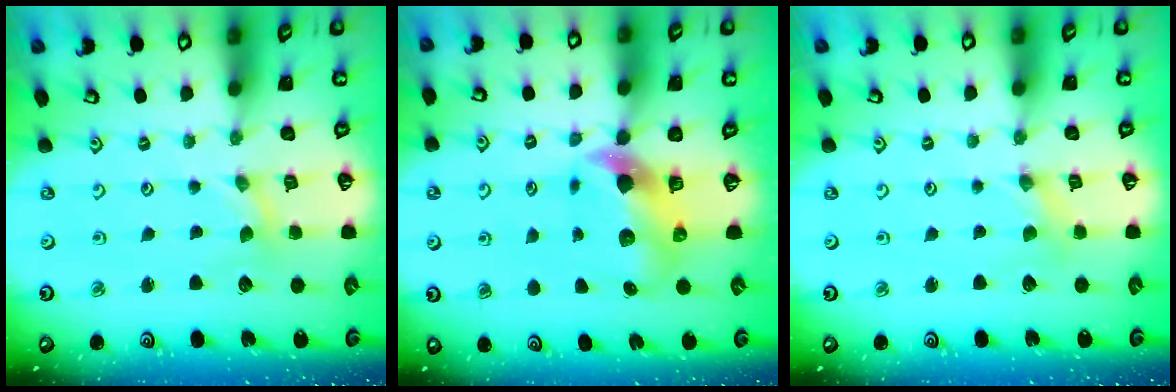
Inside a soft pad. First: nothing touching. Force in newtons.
{"total": 8.1, "press": 8.0, "slide": 1.3}
{"total": 0.0}